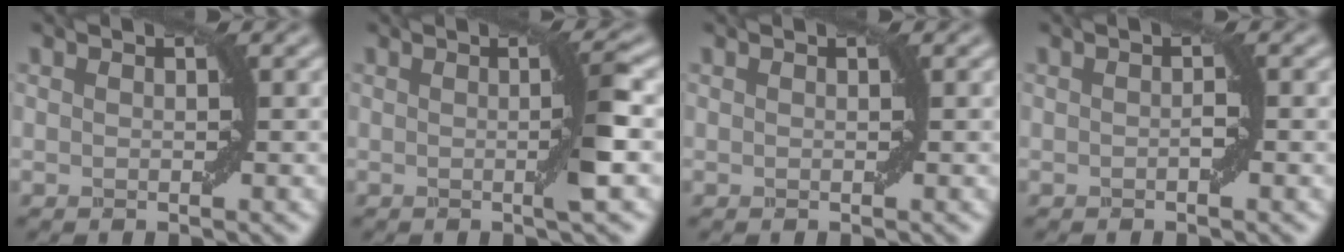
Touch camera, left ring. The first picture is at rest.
{"total": 2.9, "force": [-0.1, 0.3, 2.9], "torque": [-0.044, -0.003, -0.005]}
{"total": 0.0}
{"total": 0.7, "force": [-0.3, 0.1, 0.6], "torque": [-0.010, 0.002, -0.004]}